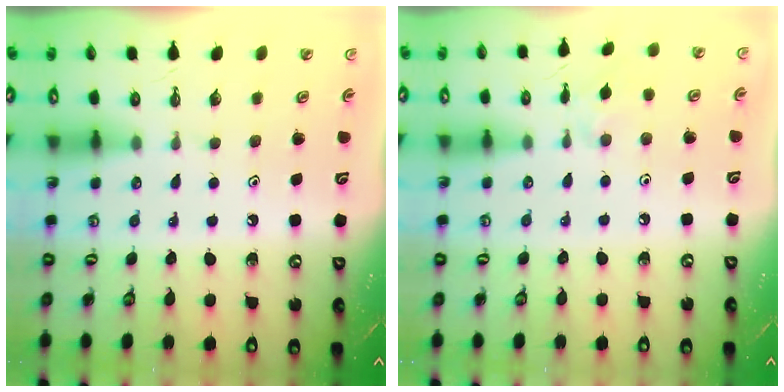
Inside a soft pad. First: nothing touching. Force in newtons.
{"total": 1.8, "press": 1.7, "slide": 0.5}